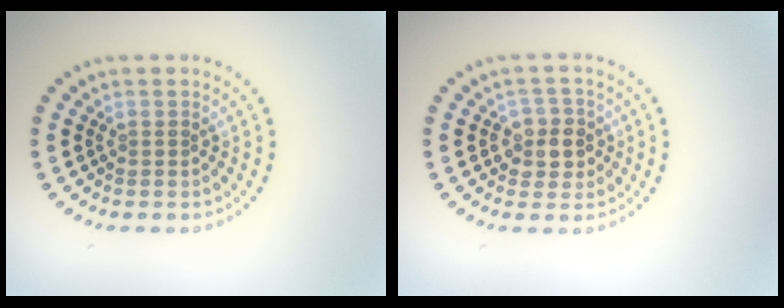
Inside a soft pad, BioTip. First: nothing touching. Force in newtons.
{"total": 2.6, "press": 2.4, "slide": 1.1}